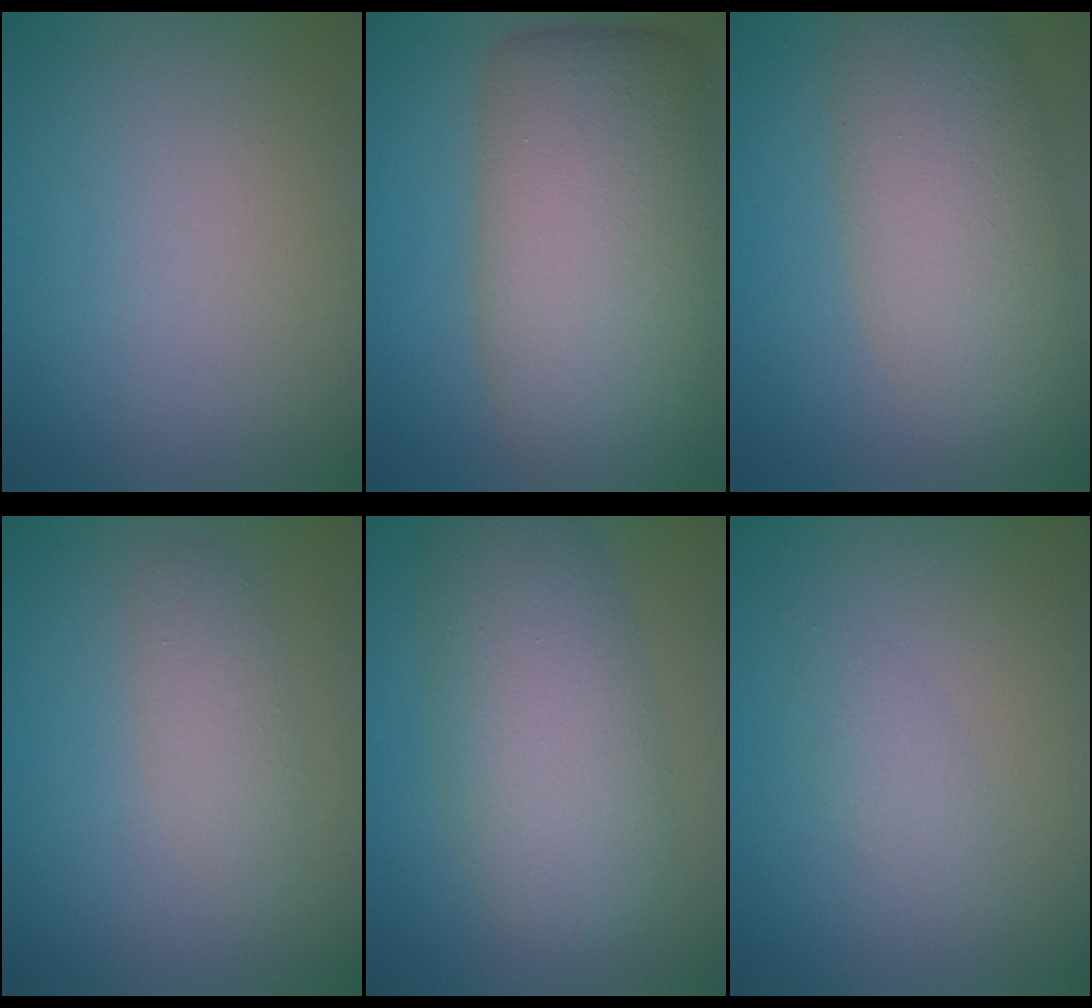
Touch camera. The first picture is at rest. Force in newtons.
{"total": 12.3, "press": 12.3, "slide": 0.8}
{"total": 8.1, "press": 8.1, "slide": 0.5}
{"total": 2.3, "press": 2.3, "slide": 0.1}
{"total": 8.0, "press": 8.0, "slide": 0.2}
{"total": 1.5, "press": 1.5, "slide": 0.1}